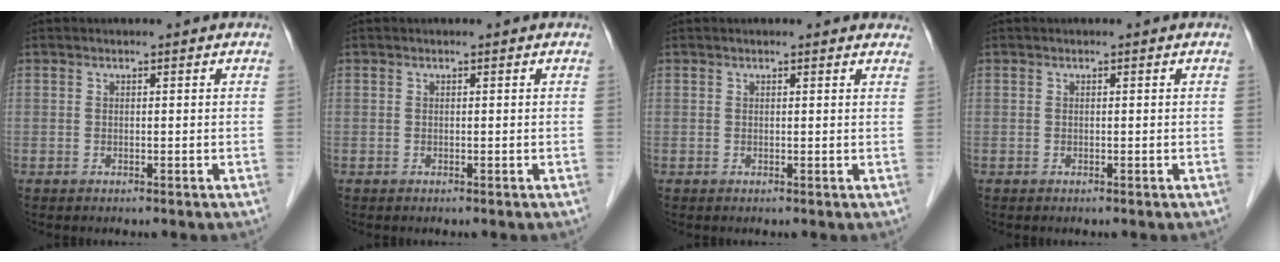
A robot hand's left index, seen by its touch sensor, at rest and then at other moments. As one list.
[{"total": 0.0}, {"total": 3.7, "force": [3.3, 1.0, 1.2], "torque": [-0.012, 0.014, 0.026]}, {"total": 0.0}]